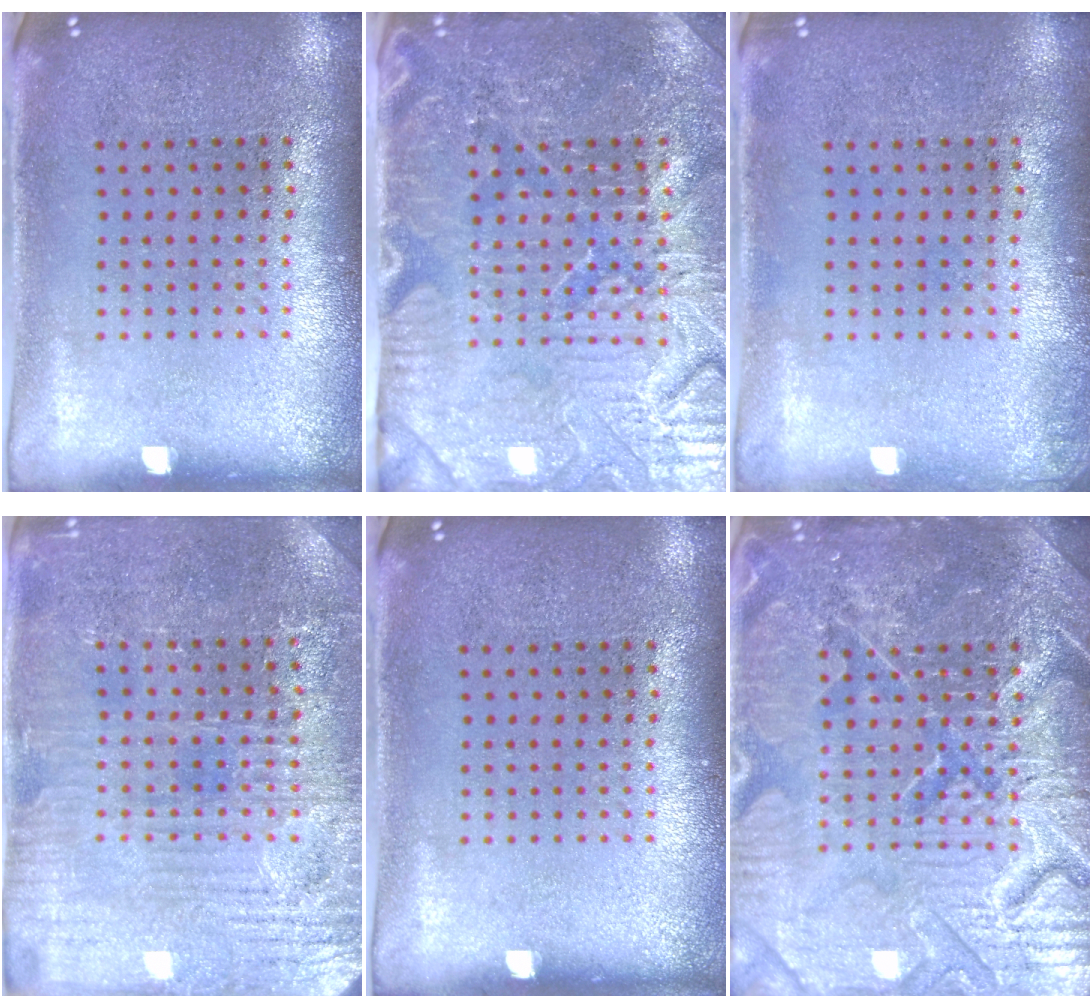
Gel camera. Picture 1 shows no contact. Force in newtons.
{"total": 5.0, "press": 4.6, "slide": 1.9}
{"total": 0.6, "press": 0.6, "slide": 0.2}
{"total": 3.8, "press": 3.7, "slide": 0.6}
{"total": 0.0}
{"total": 7.7, "press": 7.6, "slide": 0.9}